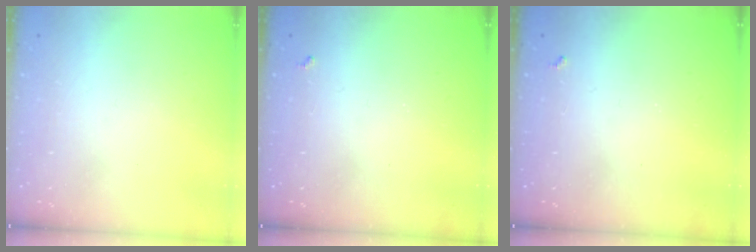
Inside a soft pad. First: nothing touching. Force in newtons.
{"total": 1.9, "press": 1.9, "slide": 0.4}
{"total": 1.9, "press": 1.9, "slide": 0.4}